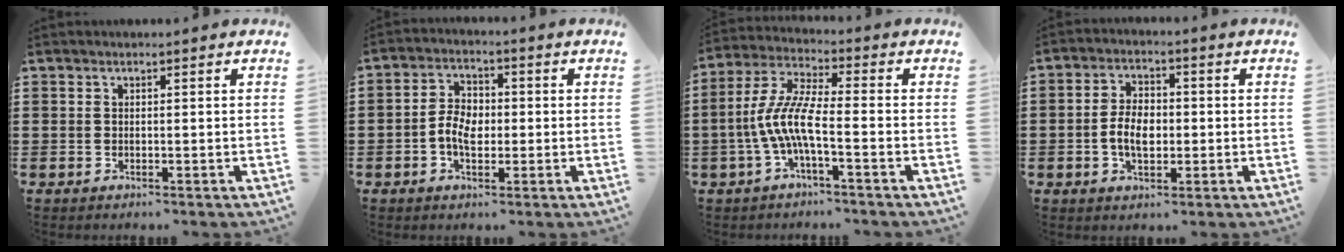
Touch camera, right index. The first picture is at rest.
{"total": 4.6, "force": [-0.9, 2.9, 3.4], "torque": [-0.077, 0.005, -0.019]}
{"total": 7.9, "force": [-2.7, 1.5, 7.2], "torque": [-0.173, -0.014, -0.060]}
{"total": 5.2, "force": [-0.7, 3.1, 4.0], "torque": [-0.081, 0.002, -0.019]}